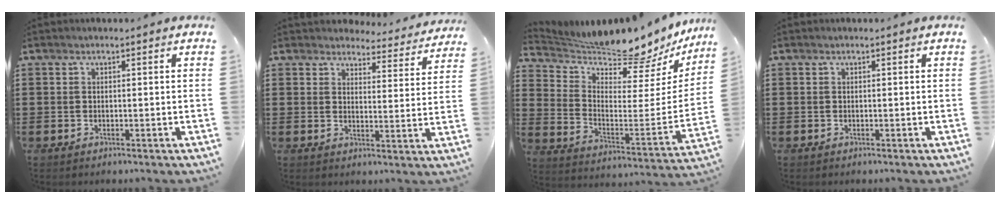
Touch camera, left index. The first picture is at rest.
{"total": 4.4, "force": [4.3, 0.6, 0.4], "torque": [-0.022, -0.027, 0.073]}
{"total": 6.8, "force": [6.7, -0.8, 0.5], "torque": [-0.033, -0.080, 0.104]}
{"total": 0.0}